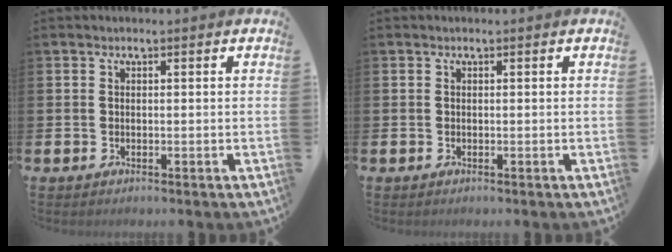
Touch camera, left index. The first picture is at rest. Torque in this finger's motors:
{"motor_torque": [-0.08, -0.03, -0.02, 0.00]}